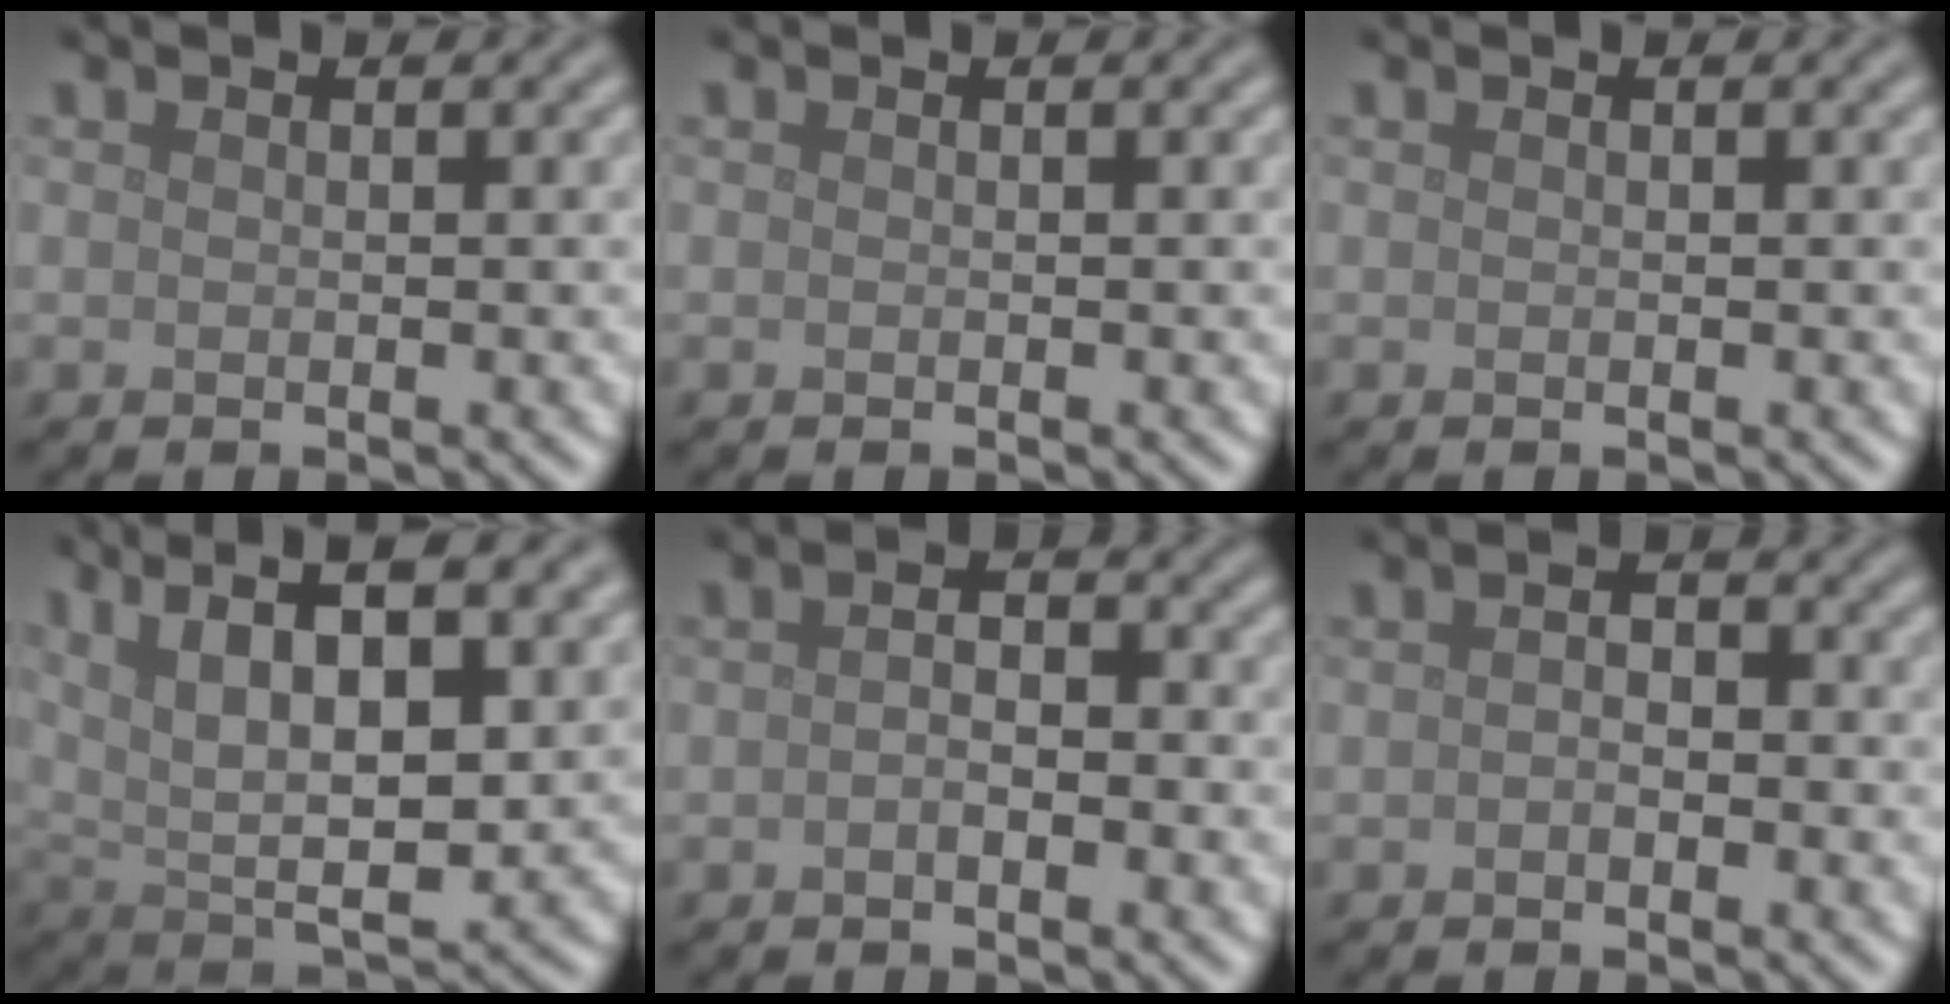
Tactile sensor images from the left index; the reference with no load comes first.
{"total": 0.0}
{"total": 0.0}
{"total": 13.1, "force": [5.9, 5.5, 10.4], "torque": [-0.186, 0.009, 0.093]}
{"total": 2.0, "force": [-0.5, 0.9, 1.7], "torque": [-0.029, 0.001, -0.012]}
{"total": 1.4, "force": [-0.4, 0.8, 1.1], "torque": [-0.021, 0.002, -0.009]}